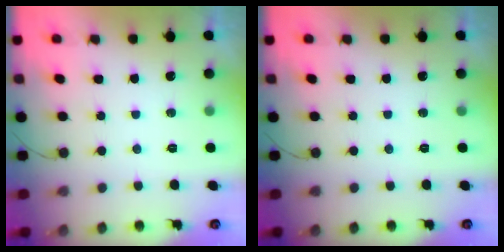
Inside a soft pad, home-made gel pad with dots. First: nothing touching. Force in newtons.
{"total": 0.0}